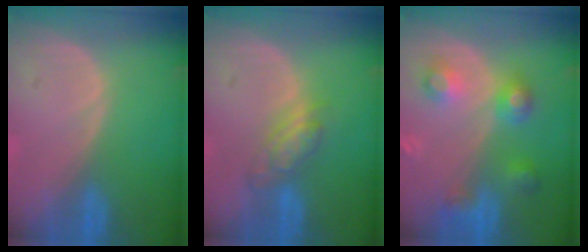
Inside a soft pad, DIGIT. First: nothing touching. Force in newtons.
{"total": 5.4, "press": 4.7, "slide": 2.7}
{"total": 6.0, "press": 6.0, "slide": 0.3}